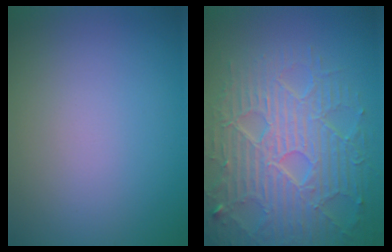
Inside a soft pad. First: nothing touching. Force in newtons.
{"total": 8.4, "press": 6.1, "slide": 5.8}